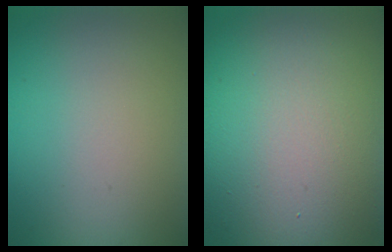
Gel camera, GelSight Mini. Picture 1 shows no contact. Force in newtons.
{"total": 17.6, "press": 17.5, "slide": 0.9}